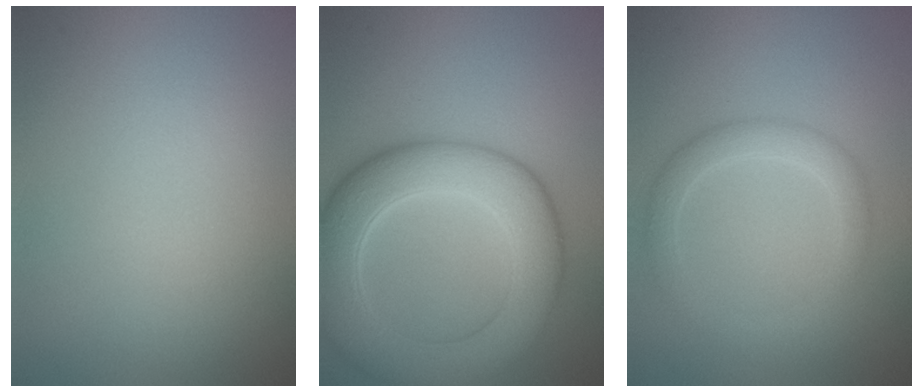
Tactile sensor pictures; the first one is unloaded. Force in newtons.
{"total": 8.8, "press": 8.8, "slide": 0.1}
{"total": 2.6, "press": 2.6, "slide": 0.1}